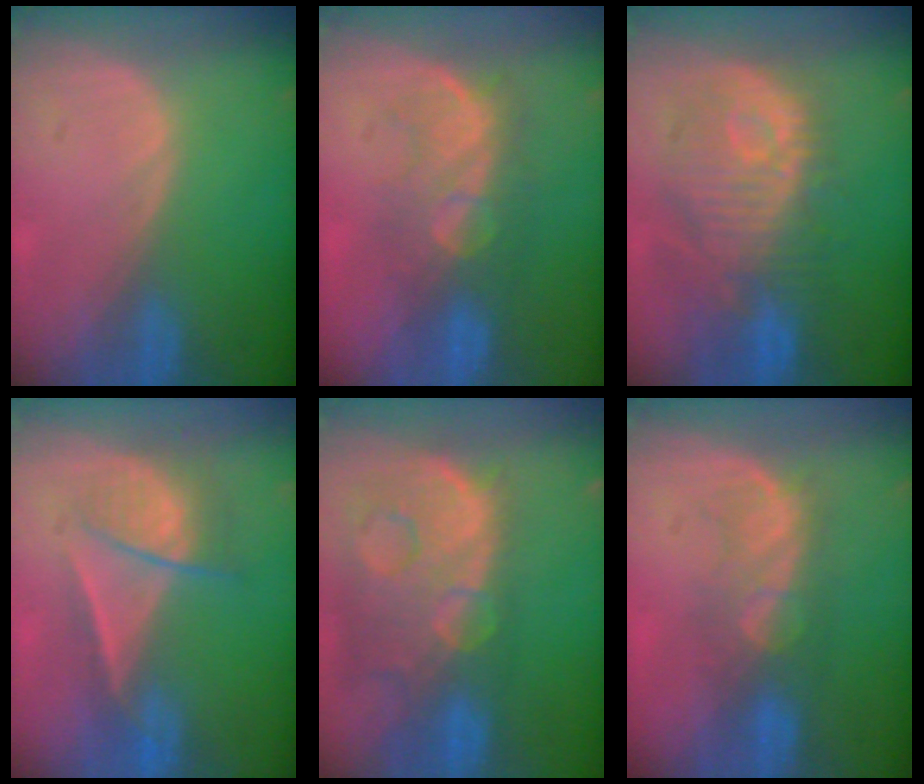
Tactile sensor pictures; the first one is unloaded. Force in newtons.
{"total": 8.0, "press": 7.8, "slide": 1.6}
{"total": 11.6, "press": 10.7, "slide": 4.4}
{"total": 6.7, "press": 6.1, "slide": 2.9}
{"total": 14.1, "press": 11.5, "slide": 8.2}
{"total": 6.1, "press": 6.0, "slide": 1.2}